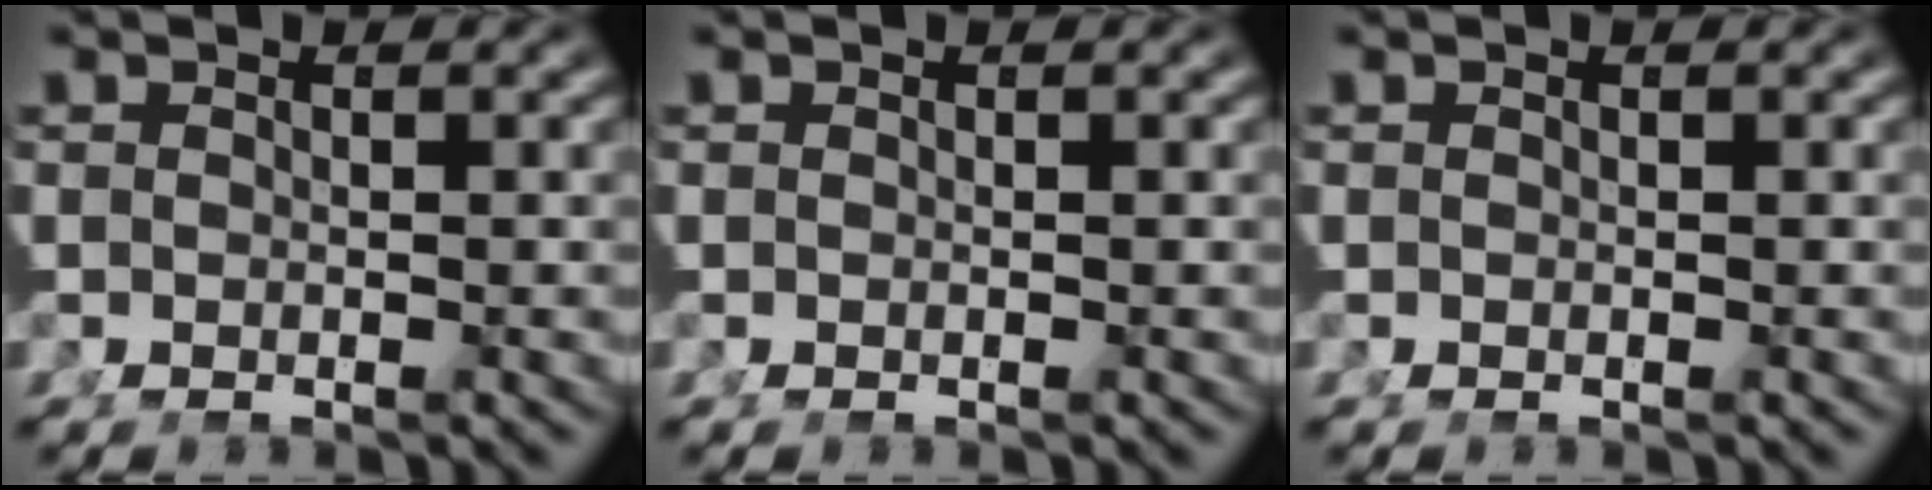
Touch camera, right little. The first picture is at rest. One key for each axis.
{"total": 0.0}
{"total": 0.0}